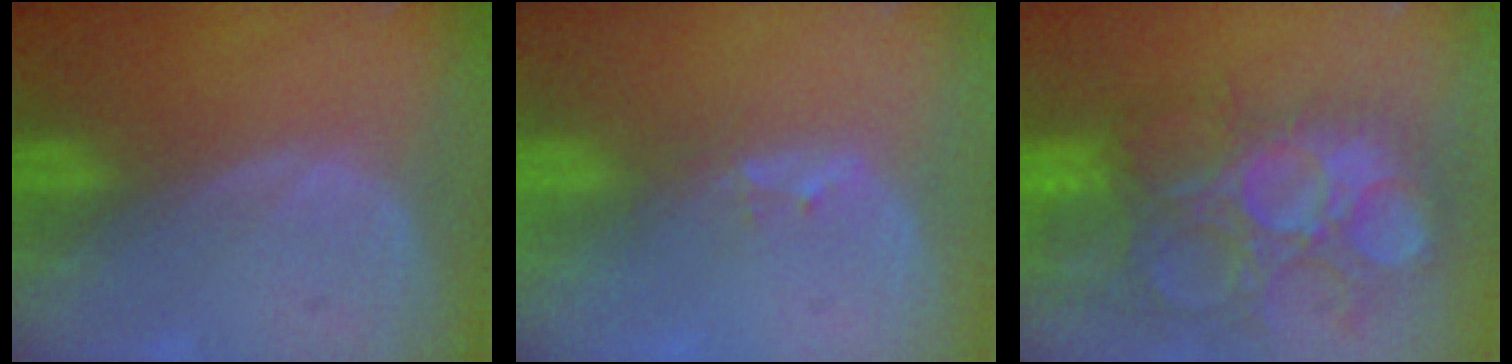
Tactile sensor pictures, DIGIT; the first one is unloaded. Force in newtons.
{"total": 1.7, "press": 1.5, "slide": 0.9}
{"total": 13.1, "press": 12.1, "slide": 5.0}